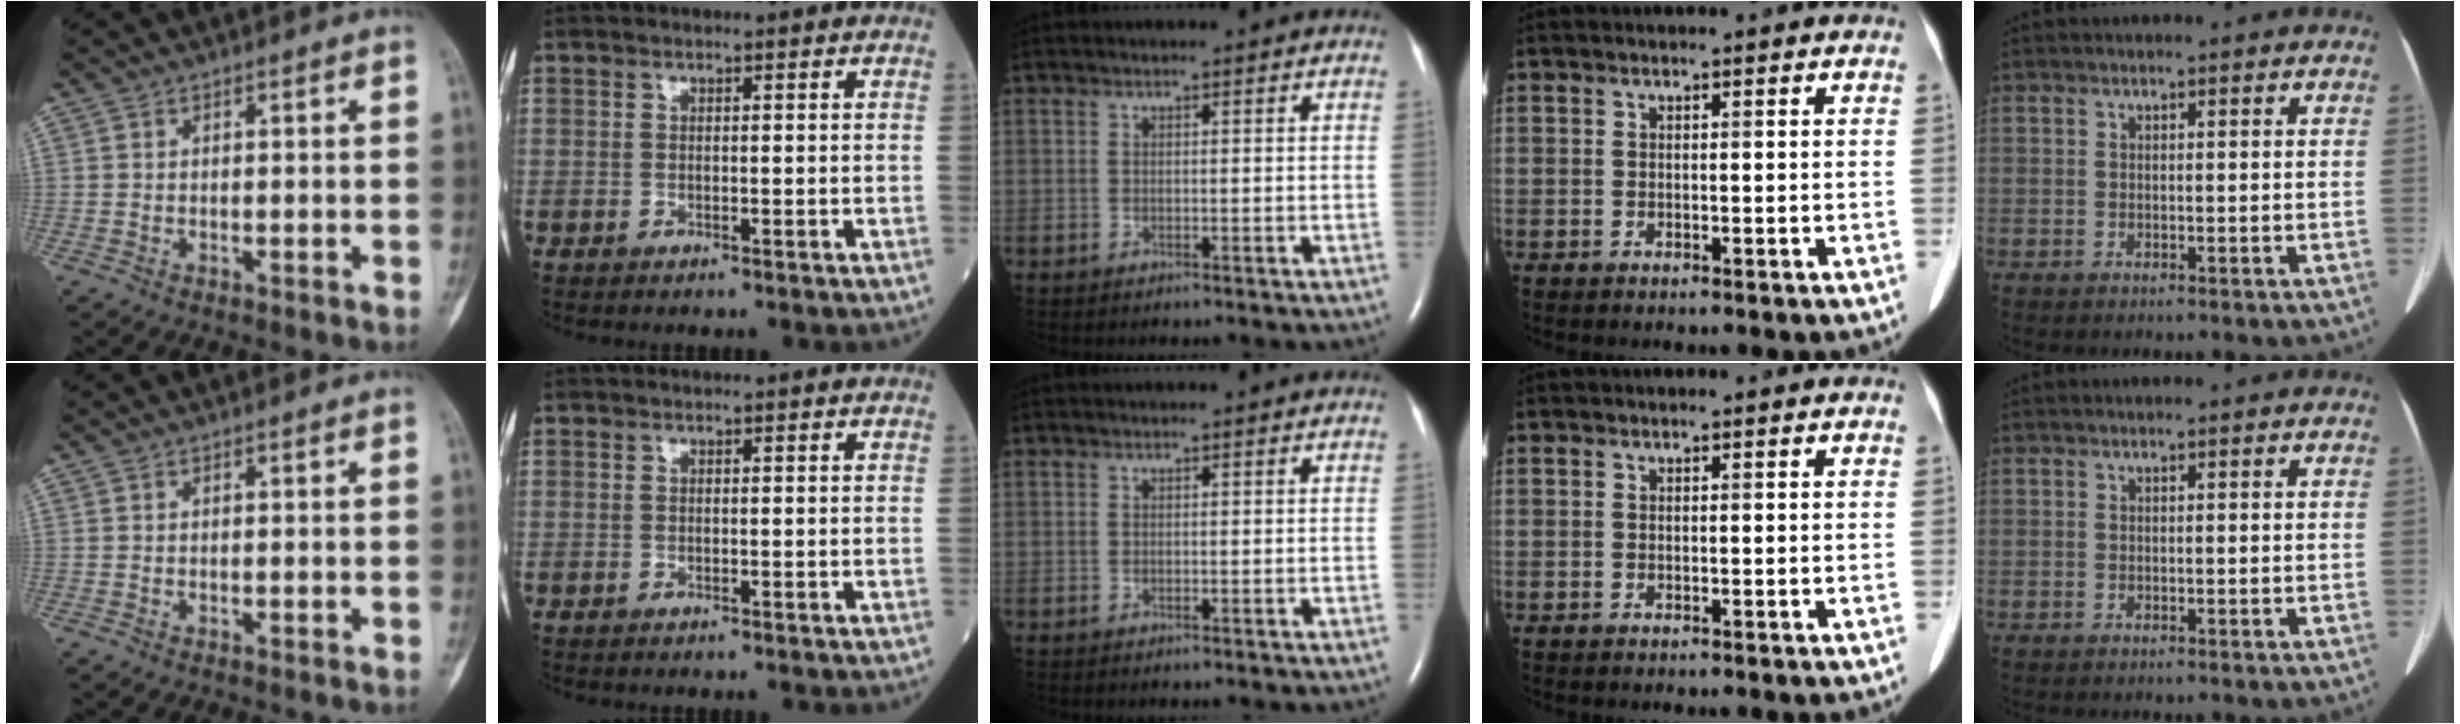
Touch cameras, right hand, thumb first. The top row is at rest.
{}